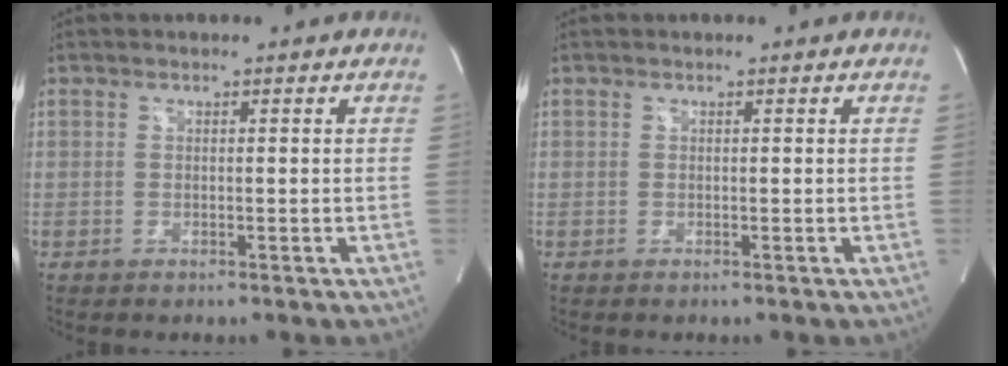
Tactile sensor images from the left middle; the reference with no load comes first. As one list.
[{"total": 0.0}]